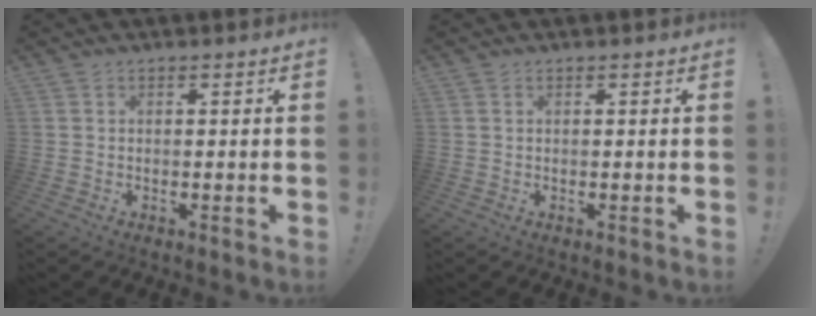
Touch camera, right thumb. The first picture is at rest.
{"total": 0.0}